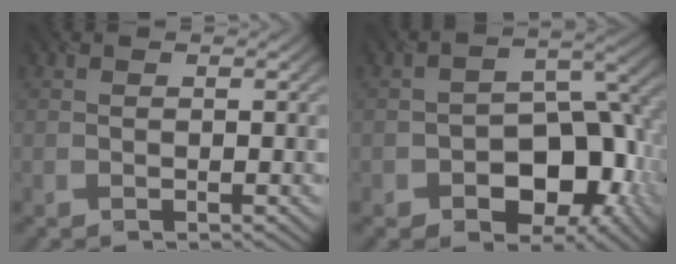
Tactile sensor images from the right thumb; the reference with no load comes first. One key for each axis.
{"total": 11.1, "fx": -4.8, "fy": 7.1, "fz": 7.1, "tx": -0.093, "ty": -0.017, "tz": -0.075}